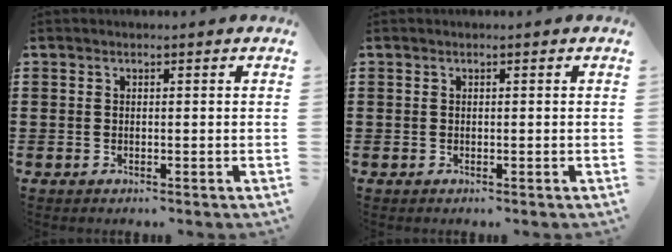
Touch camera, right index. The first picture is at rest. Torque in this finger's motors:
{"motor_torque": [0.23, 0.21, 0.00, 0.00]}